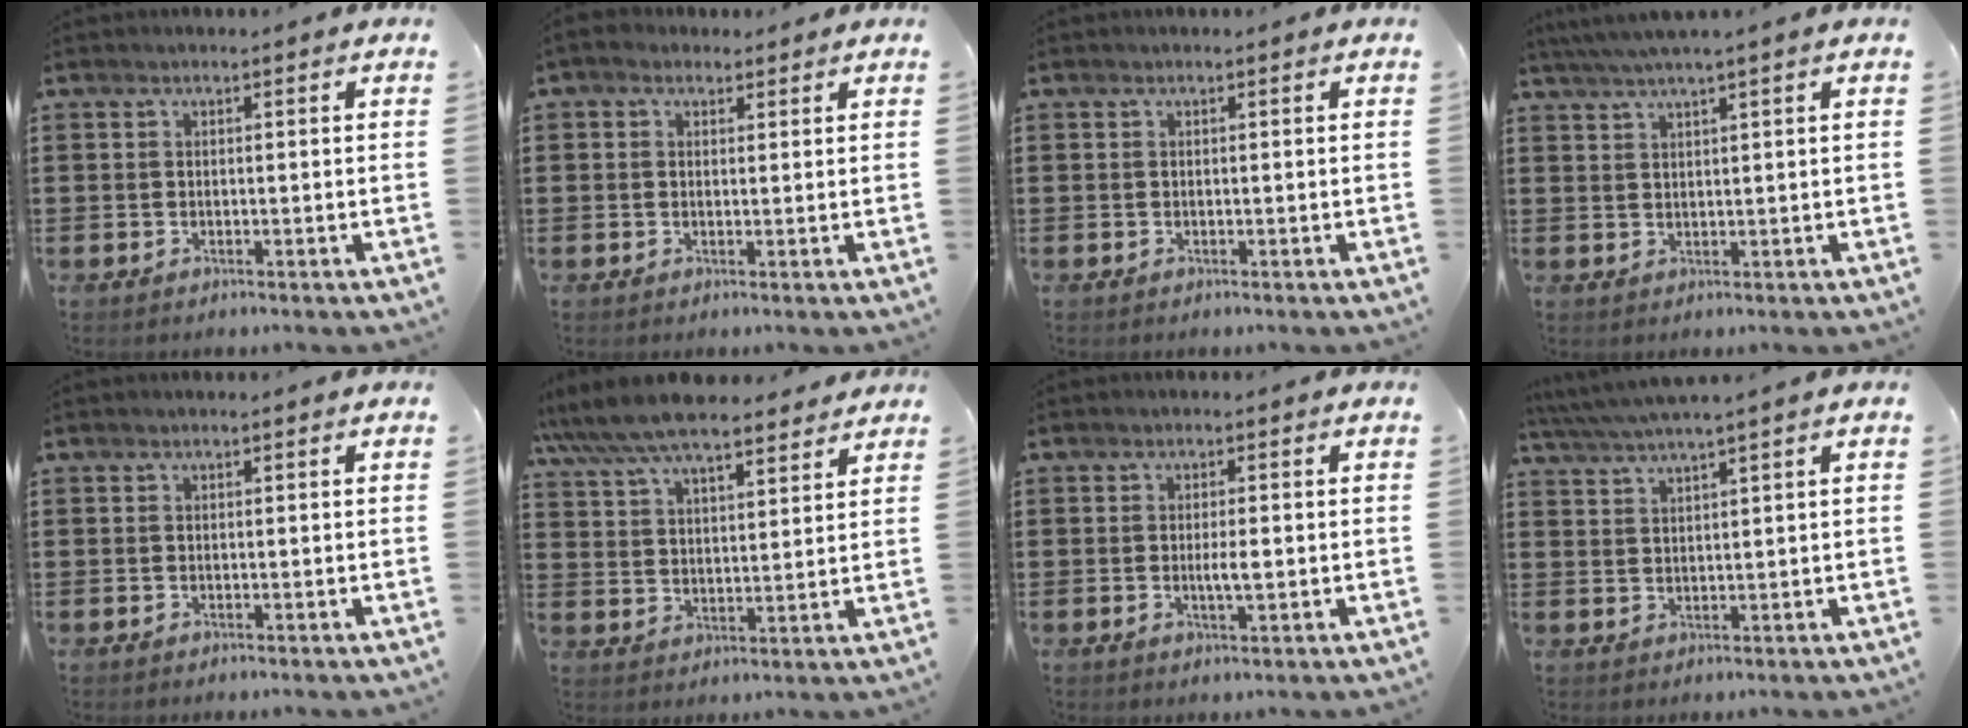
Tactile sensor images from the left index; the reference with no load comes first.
{"total": 1.6, "force": [0.8, 1.2, 0.6], "torque": [-0.016, 0.008, 0.014]}
{"total": 0.0}
{"total": 2.8, "force": [2.0, -0.4, 1.9], "torque": [-0.038, 0.003, 0.036]}
{"total": 0.0}
{"total": 8.0, "force": [7.3, 1.5, 2.9], "torque": [-0.083, -0.026, 0.132]}
{"total": 2.7, "force": [-0.3, 0.6, 2.6], "torque": [-0.055, -0.005, -0.008]}
{"total": 3.1, "force": [2.6, -0.7, 1.7], "torque": [-0.039, -0.006, 0.045]}